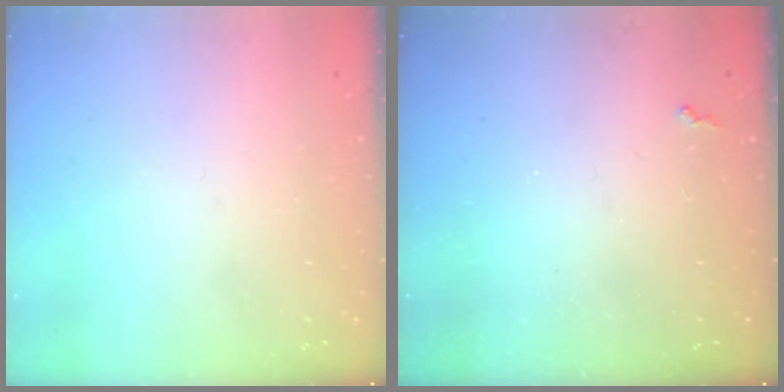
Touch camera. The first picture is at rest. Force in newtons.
{"total": 2.3, "press": 2.3, "slide": 0.5}